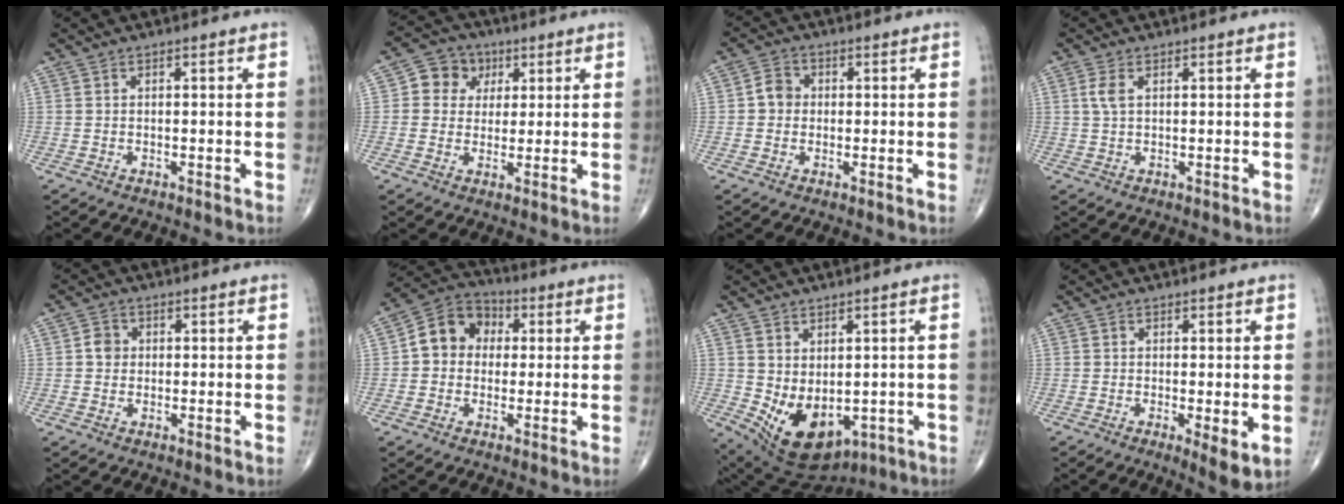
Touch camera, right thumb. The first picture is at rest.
{"total": 7.3, "force": [2.1, 6.5, 2.7], "torque": [-0.006, 0.001, 0.027]}
{"total": 3.6, "force": [0.0, 3.2, 1.6], "torque": [-0.013, 0.008, -0.008]}
{"total": 2.5, "force": [0.8, 1.2, 2.1], "torque": [-0.054, 0.009, 0.018]}
{"total": 2.7, "force": [0.2, 2.5, 1.1], "torque": [-0.005, 0.004, -0.001]}
{"total": 9.3, "force": [0.9, 8.0, 4.8], "torque": [-0.053, 0.025, -0.002]}
{"total": 11.9, "force": [-2.0, 7.8, 8.8], "torque": [-0.125, -0.007, 0.001]}
{"total": 4.4, "force": [-0.8, 1.2, 4.2], "torque": [-0.066, -0.015, -0.014]}